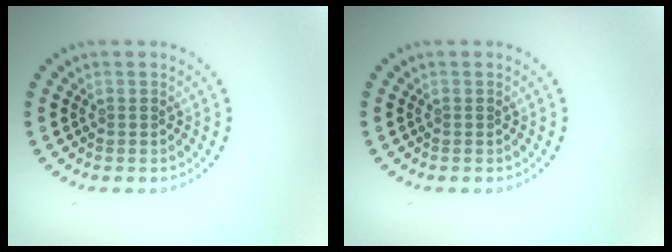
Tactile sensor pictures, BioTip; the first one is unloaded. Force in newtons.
{"total": 0.0}